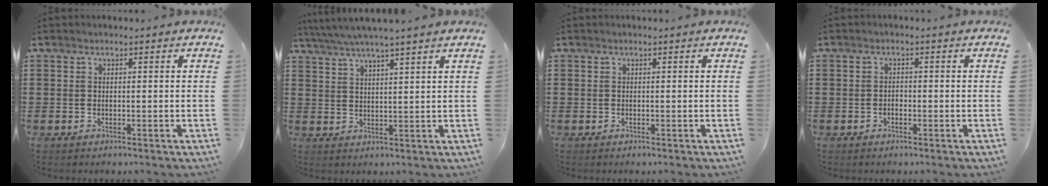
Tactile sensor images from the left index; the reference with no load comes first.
{"total": 4.0, "force": [3.5, -0.4, 1.8], "torque": [-0.046, -0.013, 0.062]}
{"total": 0.0}
{"total": 0.9, "force": [-0.5, 0.5, 0.6], "torque": [-0.015, 0.000, -0.010]}